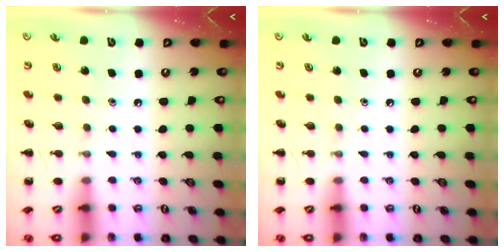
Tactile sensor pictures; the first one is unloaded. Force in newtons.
{"total": 0.0}